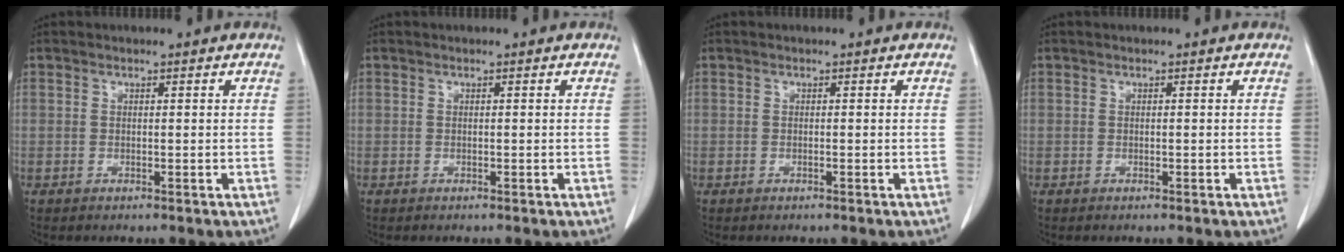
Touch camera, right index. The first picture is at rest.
{"total": 0.0}
{"total": 0.0}
{"total": 0.0}